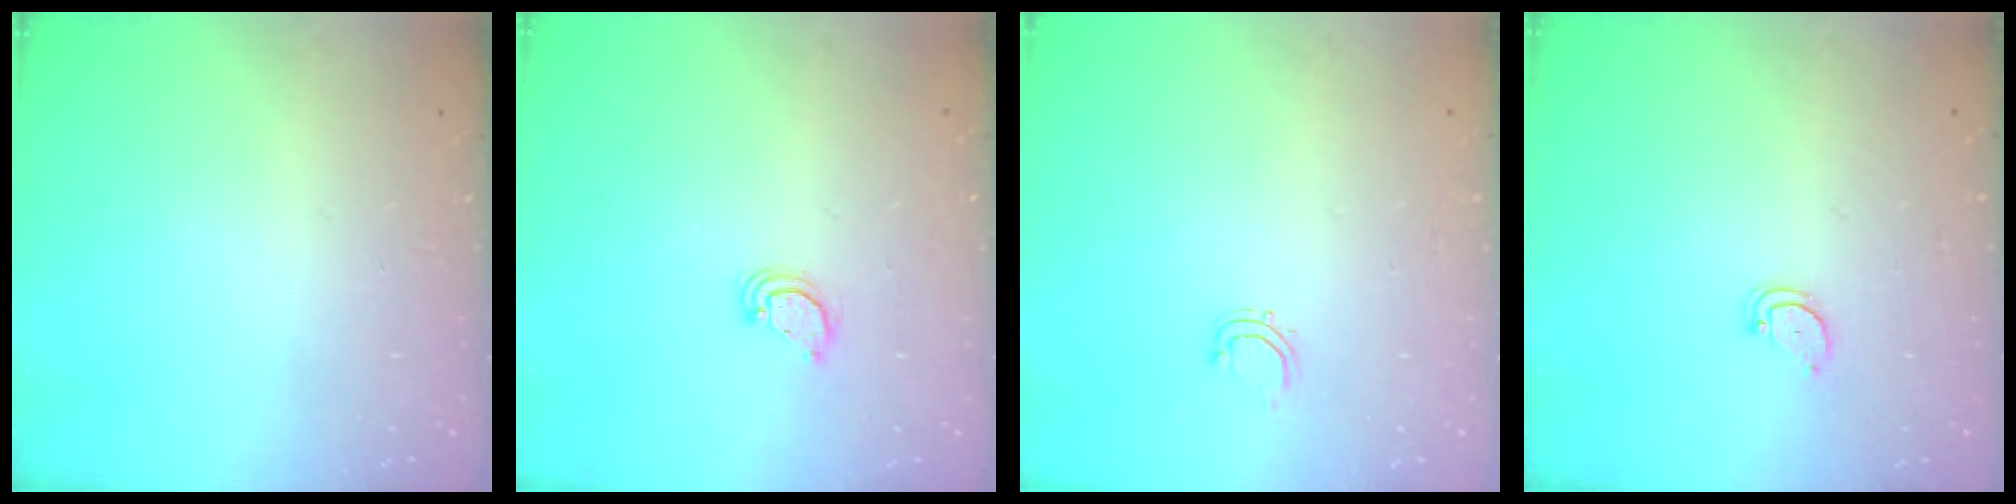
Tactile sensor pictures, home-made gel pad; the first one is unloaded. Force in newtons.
{"total": 3.3, "press": 3.3, "slide": 0.3}
{"total": 2.8, "press": 2.8, "slide": 0.5}
{"total": 2.4, "press": 2.4, "slide": 0.2}